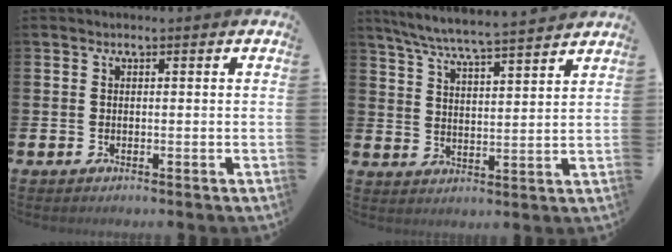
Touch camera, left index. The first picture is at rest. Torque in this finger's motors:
{"motor_torque": [0.73, -1.02, 0.48, 0.21]}